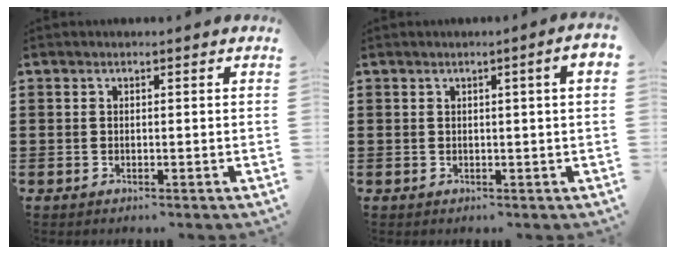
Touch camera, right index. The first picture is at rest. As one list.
[{"total": 1.9, "force": [0.4, -0.2, 1.8], "torque": [-0.031, -0.001, 0.006]}]